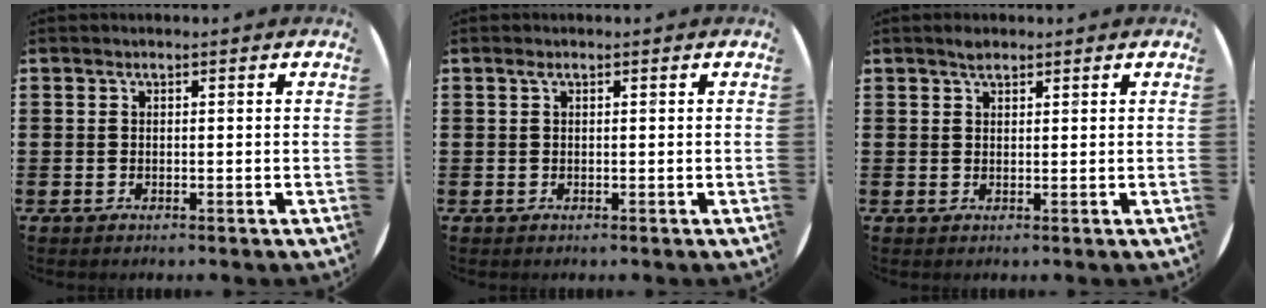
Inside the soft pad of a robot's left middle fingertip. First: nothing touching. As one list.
[{"total": 0.0}, {"total": 1.3, "force": [1.2, 0.5, 0.4], "torque": [-0.001, -0.001, 0.020]}]